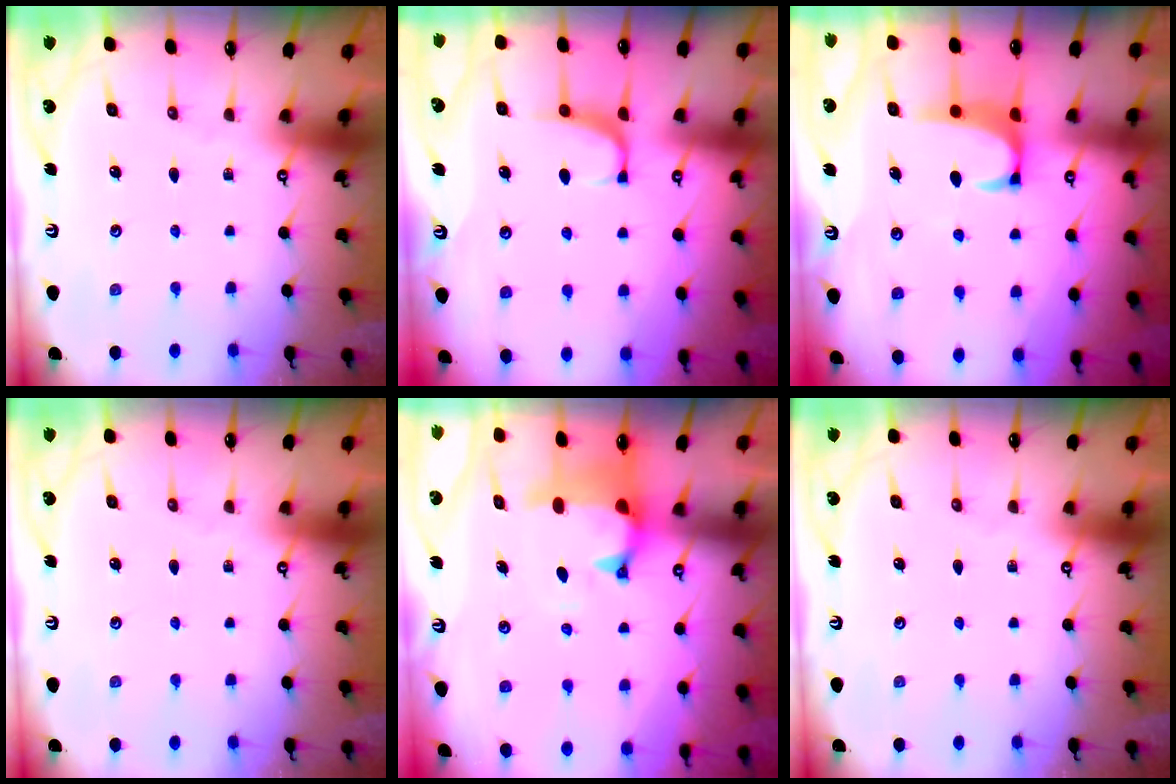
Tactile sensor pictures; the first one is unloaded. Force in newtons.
{"total": 0.7, "press": 0.0, "slide": 0.7}
{"total": 2.0, "press": 1.9, "slide": 0.7}
{"total": 0.0}
{"total": 1.1, "press": 0.1, "slide": 1.1}
{"total": 0.0}